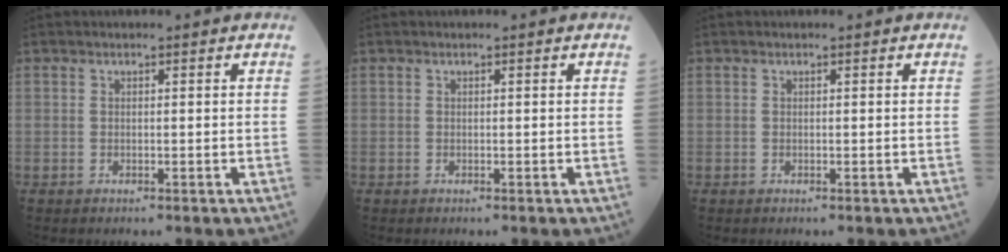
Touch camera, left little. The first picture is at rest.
{"total": 0.0}
{"total": 0.0}